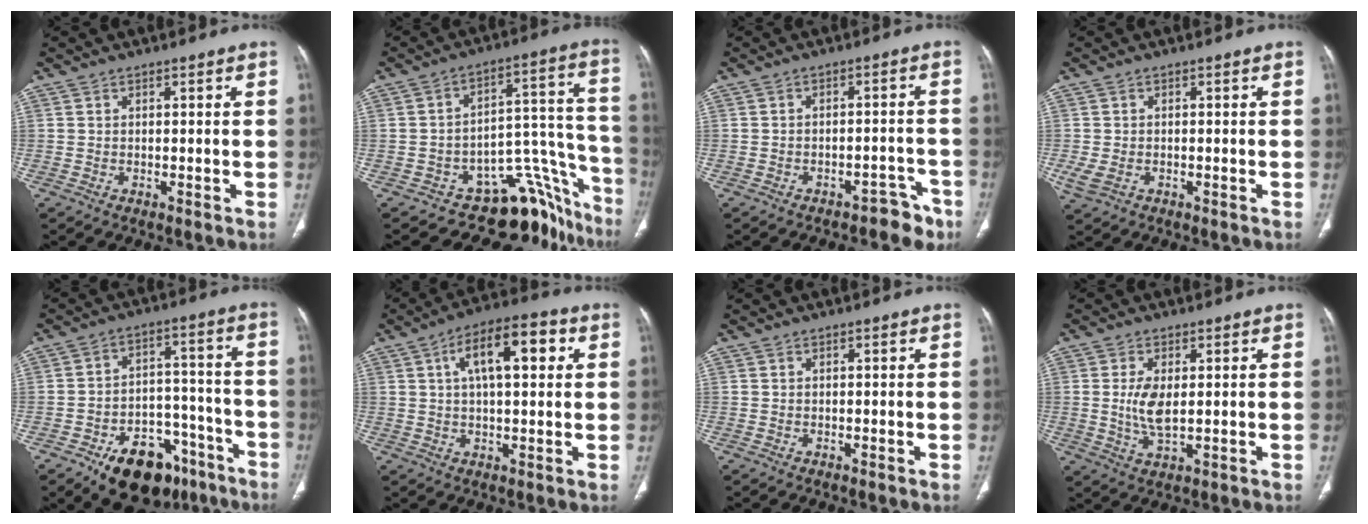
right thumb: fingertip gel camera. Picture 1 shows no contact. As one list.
[{"total": 17.2, "force": [-12.8, 9.0, 7.2], "torque": [-0.015, 0.135, -0.167]}, {"total": 6.1, "force": [-4.7, 3.3, 2.1], "torque": [-0.003, 0.048, -0.060]}, {"total": 3.1, "force": [-0.8, 2.1, 2.1], "torque": [-0.055, 0.000, -0.010]}, {"total": 17.7, "force": [-11.3, 10.2, 9.0], "torque": [-0.089, 0.086, -0.164]}, {"total": 12.5, "force": [3.7, 5.2, 10.8], "torque": [-0.161, 0.020, 0.053]}, {"total": 0.0}, {"total": 5.9, "force": [0.6, 2.7, 5.2], "torque": [-0.108, -0.009, 0.017]}]